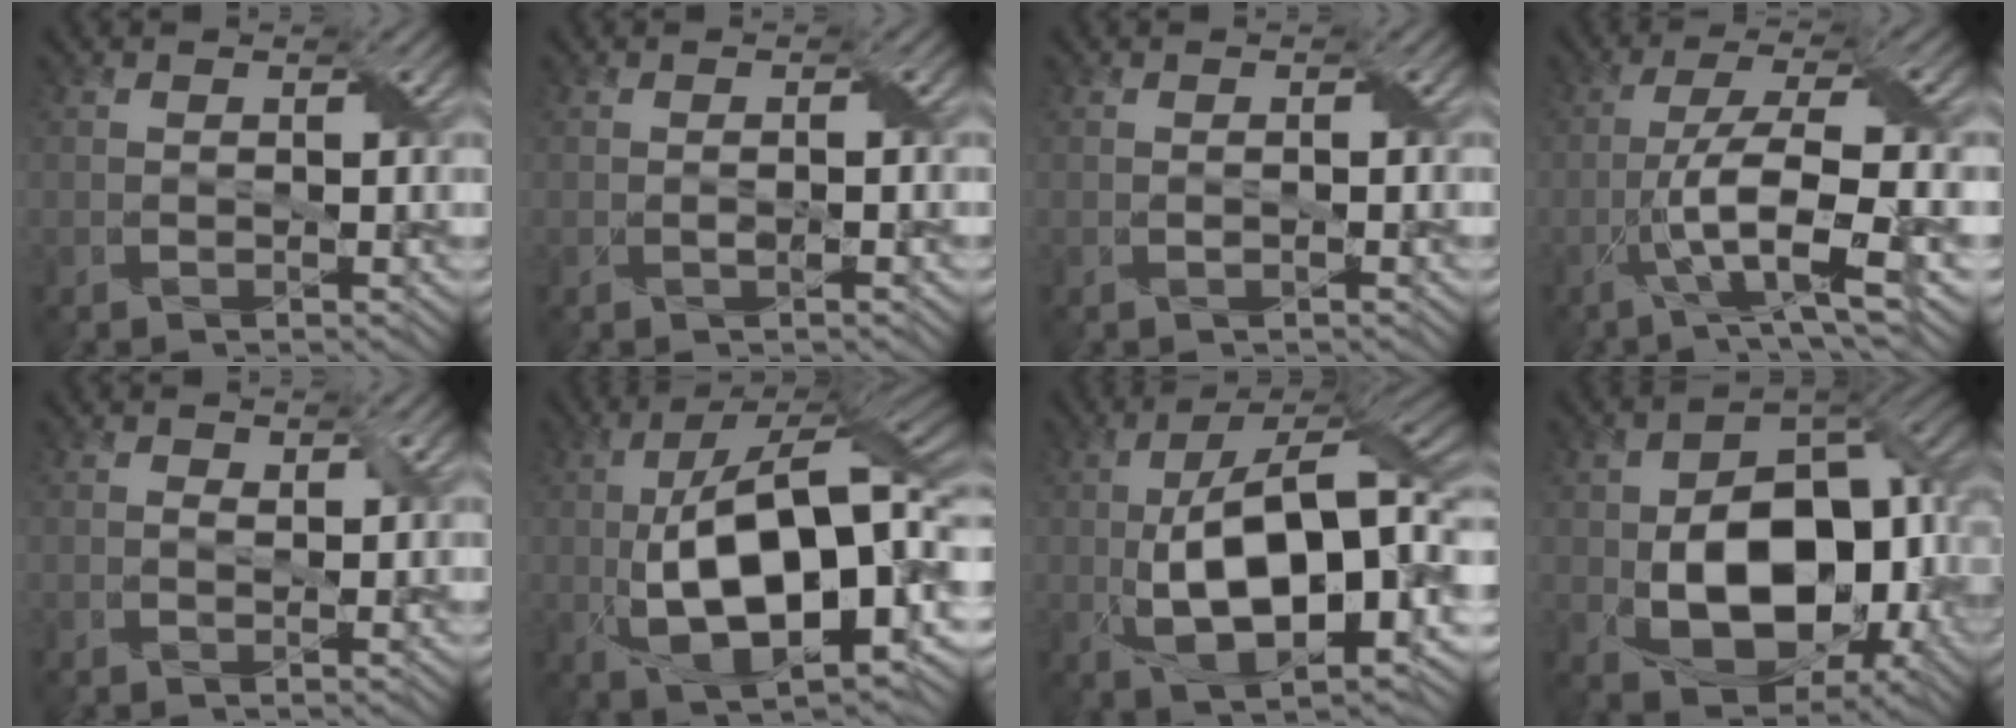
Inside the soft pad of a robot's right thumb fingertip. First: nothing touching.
{"total": 0.9, "force": [-0.2, 0.0, 0.8], "torque": [-0.018, 0.002, -0.001]}
{"total": 0.5, "force": [-0.1, -0.1, 0.5], "torque": [-0.012, 0.002, -0.001]}
{"total": 9.7, "force": [-2.6, 2.0, 9.1], "torque": [-0.170, 0.009, -0.047]}
{"total": 0.9, "force": [0.5, 0.4, 0.6], "torque": [-0.014, -0.002, 0.010]}
{"total": 19.0, "force": [-2.6, 8.4, 16.8], "torque": [-0.268, 0.007, -0.042]}
{"total": 17.1, "force": [-2.1, 7.8, 15.1], "torque": [-0.236, 0.006, -0.039]}
{"total": 15.5, "force": [-2.6, 10.2, 11.4], "torque": [-0.178, -0.013, -0.049]}